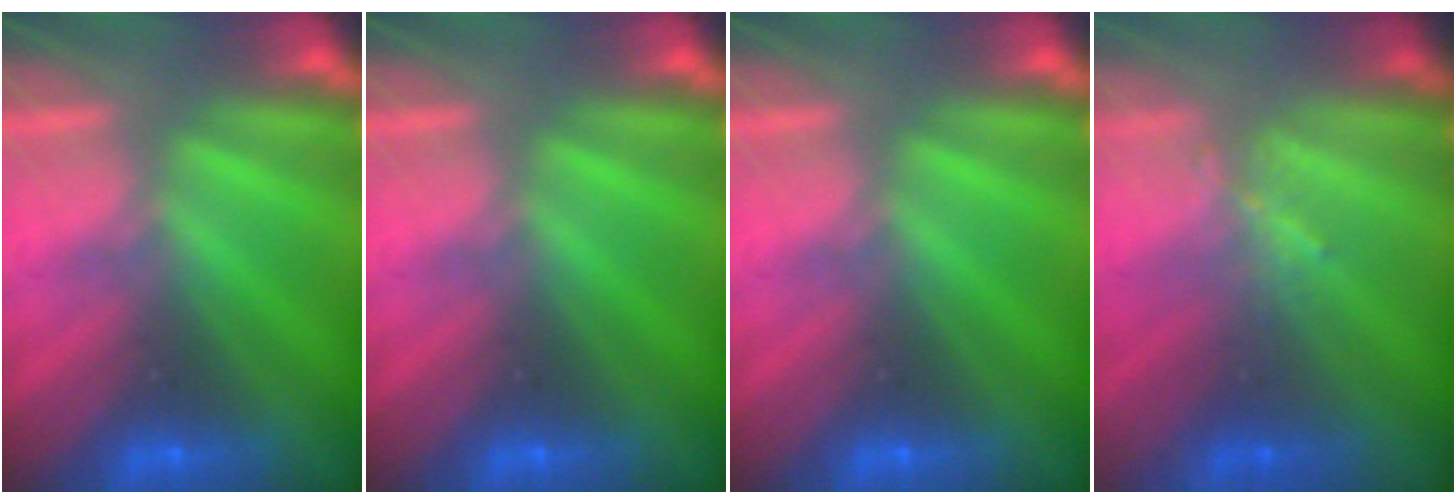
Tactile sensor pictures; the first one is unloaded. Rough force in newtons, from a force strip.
{"total": 0.0}
{"total": 0.0}
{"total": 1.1}